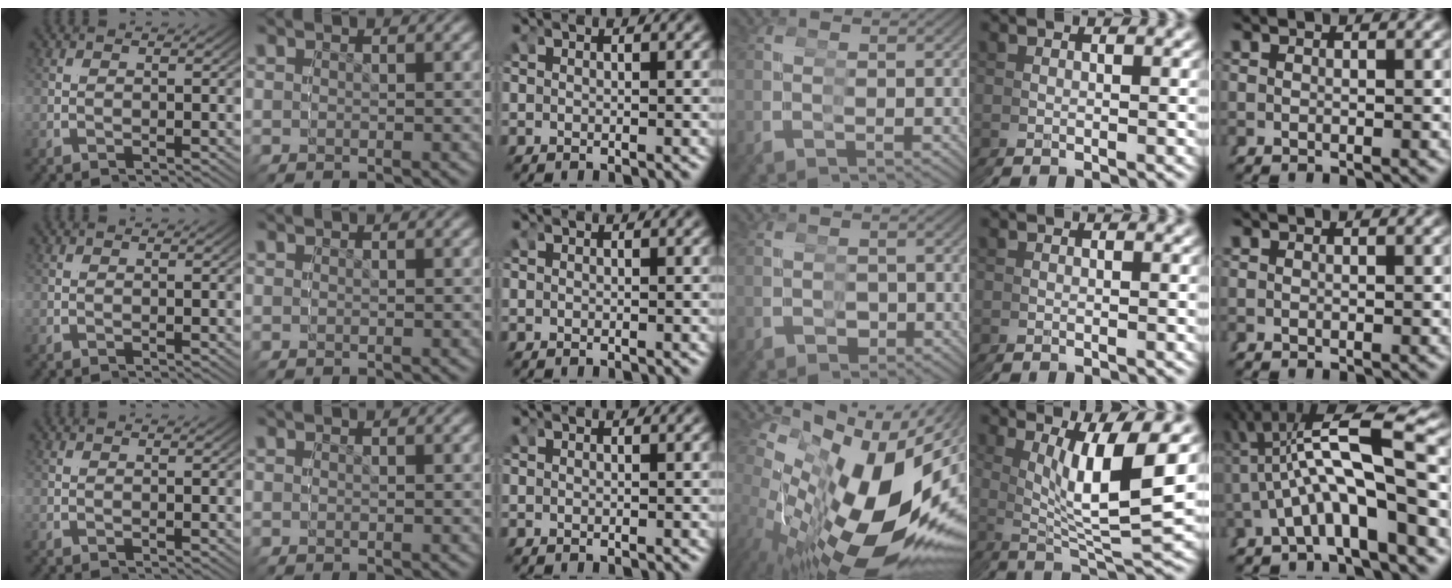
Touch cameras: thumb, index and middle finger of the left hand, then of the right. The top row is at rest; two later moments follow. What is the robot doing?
{"motion": "grasp_and_lifting", "object": "cubes"}